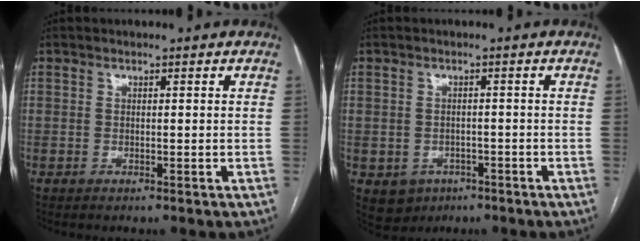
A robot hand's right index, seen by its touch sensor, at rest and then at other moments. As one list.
[{"total": 4.6, "force": [-2.1, 3.9, 1.2], "torque": [-0.016, 0.002, -0.023]}]